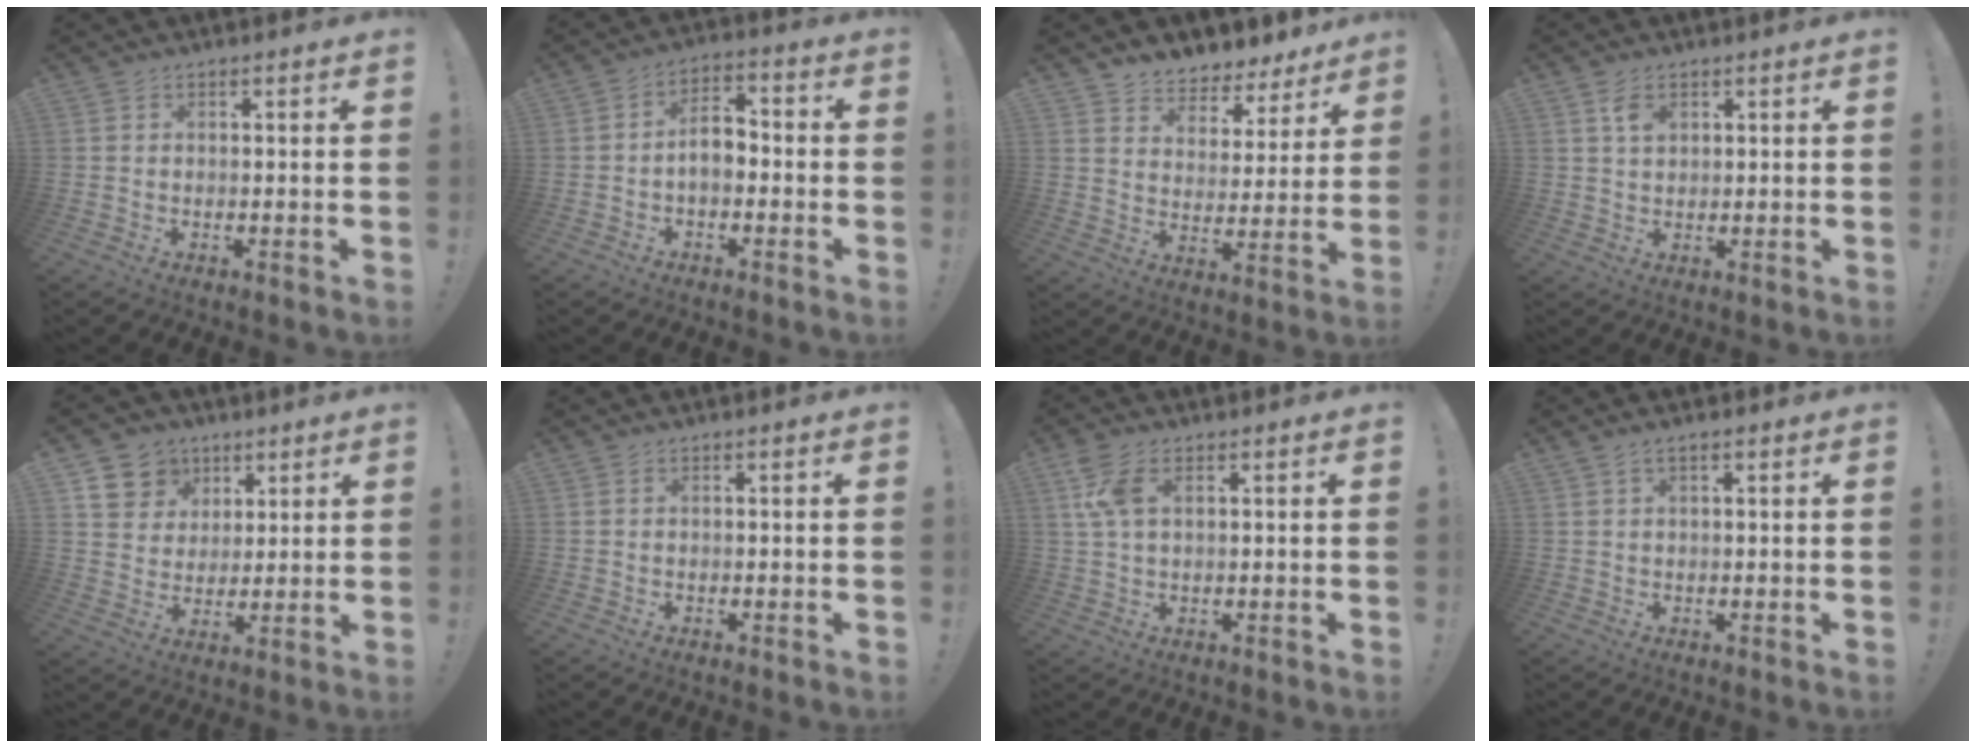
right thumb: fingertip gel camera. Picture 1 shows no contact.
{"total": 7.2, "force": [-1.6, 4.5, 5.5], "torque": [-0.097, 0.014, -0.027]}
{"total": 6.2, "force": [4.9, 3.8, 0.8], "torque": [-0.012, -0.053, 0.093]}
{"total": 3.8, "force": [1.9, 2.2, 2.4], "torque": [-0.031, -0.006, 0.031]}
{"total": 9.5, "force": [4.7, 8.0, 2.2], "torque": [-0.031, -0.031, 0.095]}
{"total": 0.0}
{"total": 7.4, "force": [2.6, 3.8, 5.8], "torque": [-0.114, 0.000, 0.049]}
{"total": 1.9, "force": [0.9, 0.5, 1.5], "torque": [-0.039, 0.004, 0.018]}